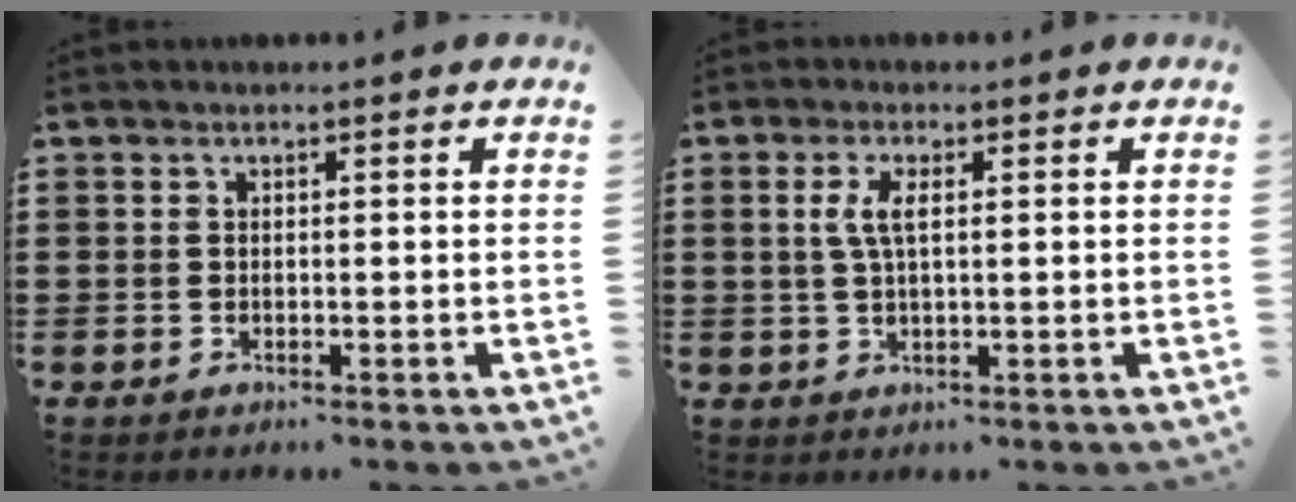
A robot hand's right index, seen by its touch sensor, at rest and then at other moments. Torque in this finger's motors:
{"motor_torque": [0.68, -0.08, 0.41, 0.13]}